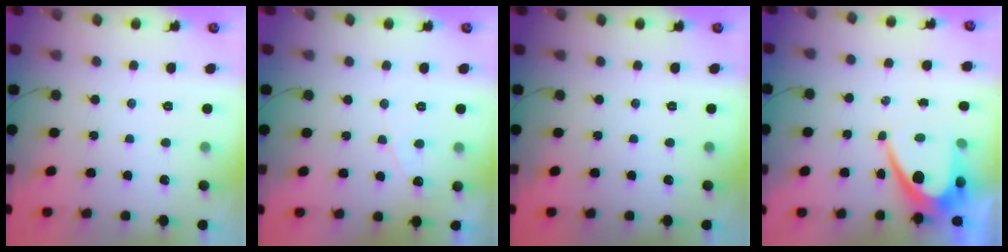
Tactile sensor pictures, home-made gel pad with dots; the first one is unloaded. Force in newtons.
{"total": 2.9, "press": 2.9, "slide": 0.2}
{"total": 0.0}
{"total": 9.4, "press": 9.4, "slide": 0.5}